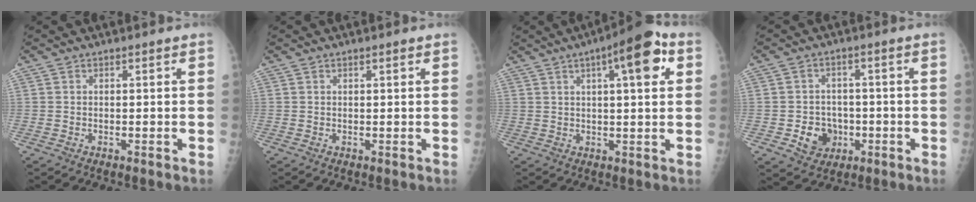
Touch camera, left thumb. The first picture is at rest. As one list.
[{"total": 0.9, "force": [0.5, 0.1, 0.7], "torque": [-0.011, 0.000, 0.007]}, {"total": 11.6, "force": [4.5, 3.1, 10.2], "torque": [-0.133, 0.007, 0.058]}, {"total": 6.6, "force": [-1.9, 5.7, 2.8], "torque": [-0.015, 0.014, -0.025]}]